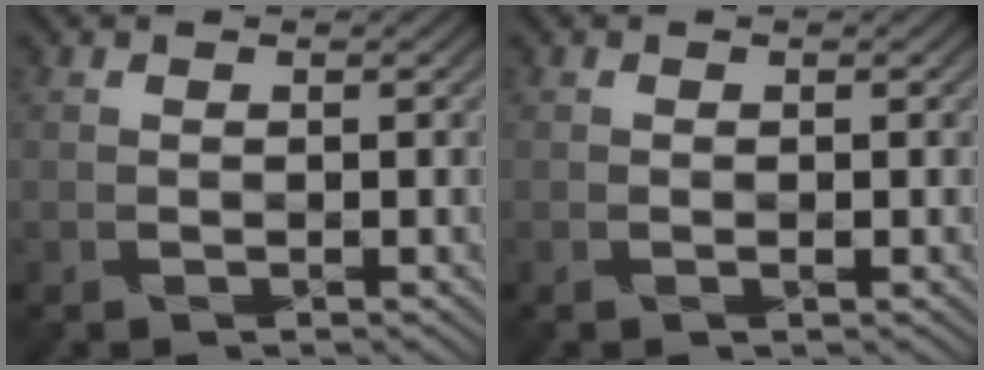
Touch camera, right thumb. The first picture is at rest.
{"total": 0.0}